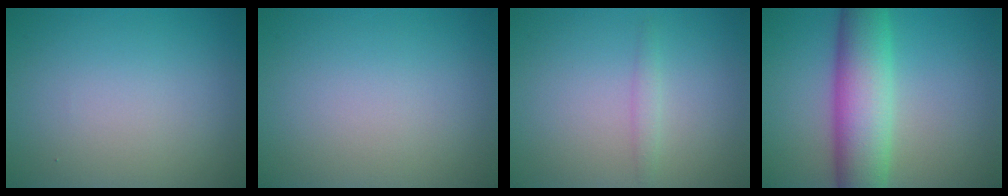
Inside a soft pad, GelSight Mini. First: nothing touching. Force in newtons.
{"total": 0.0}
{"total": 1.0, "press": 1.0, "slide": 0.1}
{"total": 8.5, "press": 8.5, "slide": 0.2}